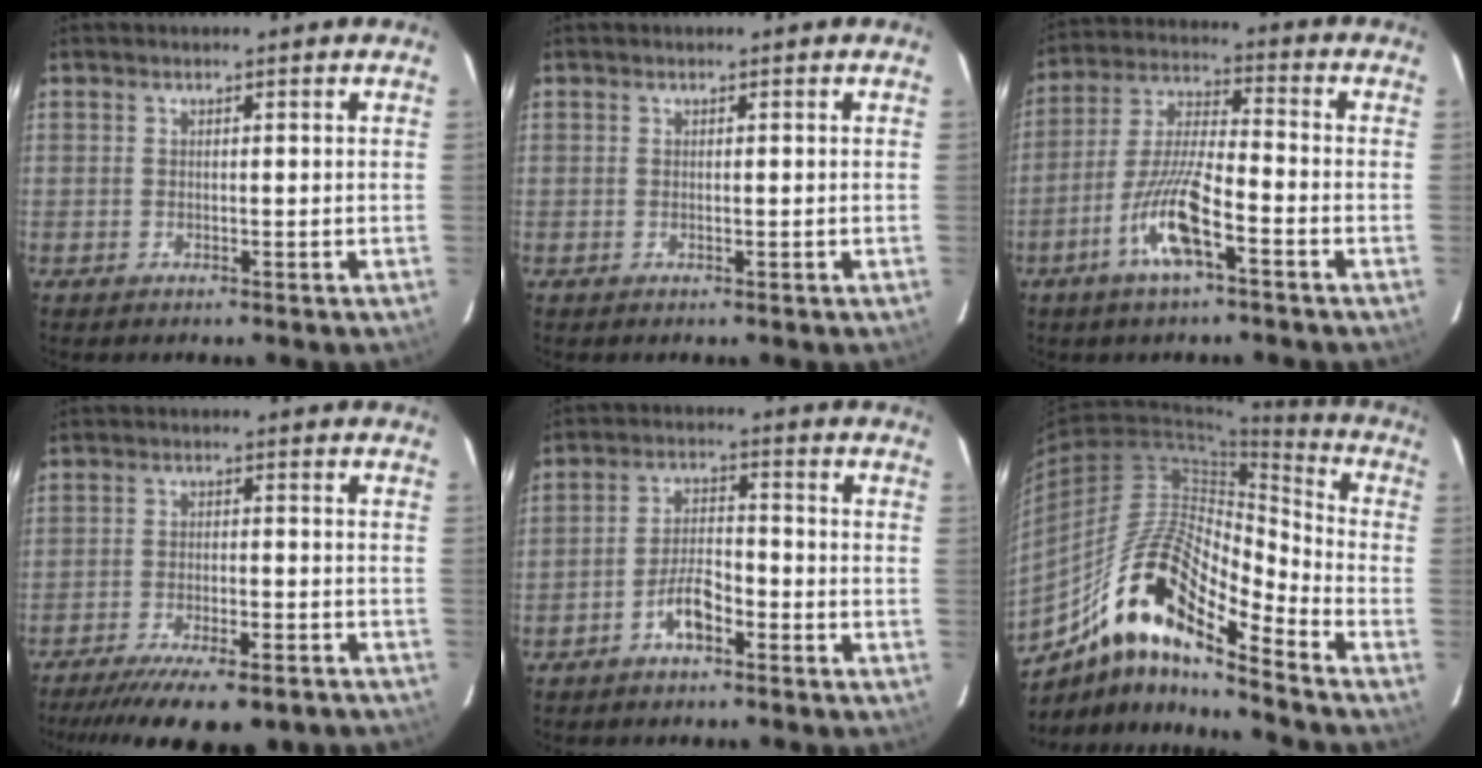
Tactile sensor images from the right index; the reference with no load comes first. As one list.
[{"total": 0.0}, {"total": 11.3, "force": [-5.5, 2.0, 9.7], "torque": [-0.203, -0.002, -0.105]}, {"total": 17.9, "force": [-14.5, 4.2, 9.6], "torque": [-0.148, -0.022, -0.210]}, {"total": 5.7, "force": [-3.3, 2.2, 4.1], "torque": [-0.087, 0.017, -0.061]}, {"total": 18.5, "force": [-10.9, 4.9, 14.2], "torque": [-0.264, 0.030, -0.188]}]